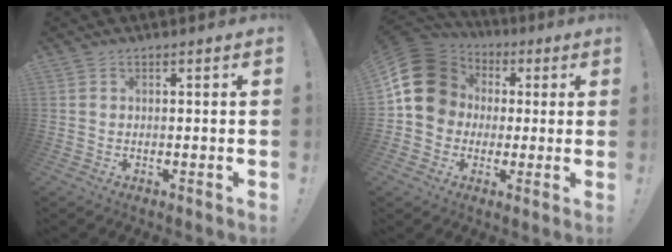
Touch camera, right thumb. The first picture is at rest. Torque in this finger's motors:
{"motor_torque": [0.07, 0.66, 0.45, 0.60, 0.05]}